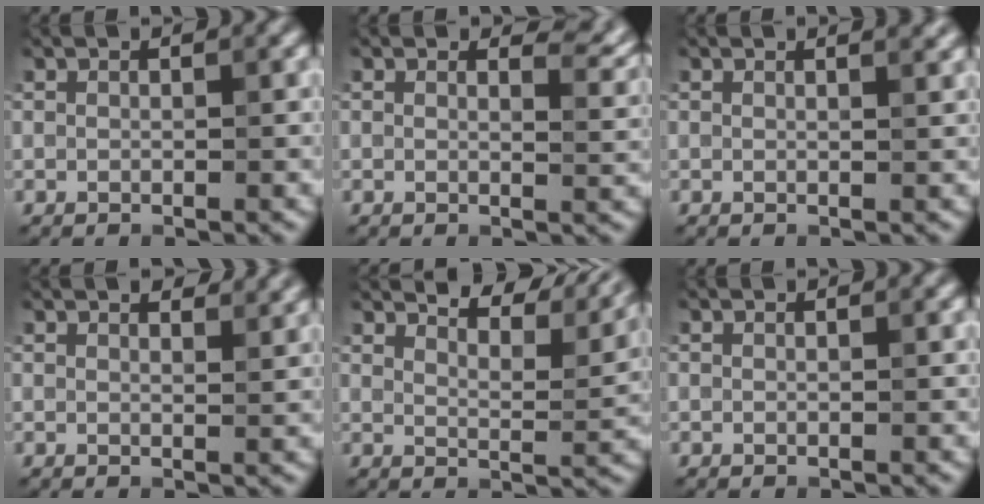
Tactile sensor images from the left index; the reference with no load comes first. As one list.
[{"total": 2.7, "force": [1.8, 1.0, 1.8], "torque": [-0.021, -0.003, 0.027]}, {"total": 1.8, "force": [1.5, 0.5, 0.8], "torque": [-0.005, -0.001, 0.008]}, {"total": 2.8, "force": [2.4, 0.7, 1.2], "torque": [-0.015, 0.004, 0.028]}, {"total": 8.4, "force": [7.5, 1.6, 3.4], "torque": [-0.050, 0.014, 0.095]}, {"total": 0.0}]